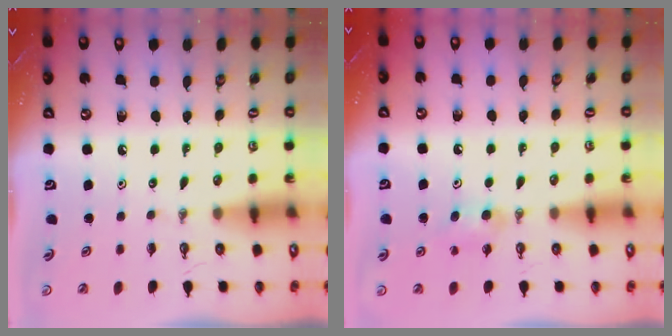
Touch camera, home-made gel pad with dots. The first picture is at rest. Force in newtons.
{"total": 5.1, "press": 4.7, "slide": 1.9}